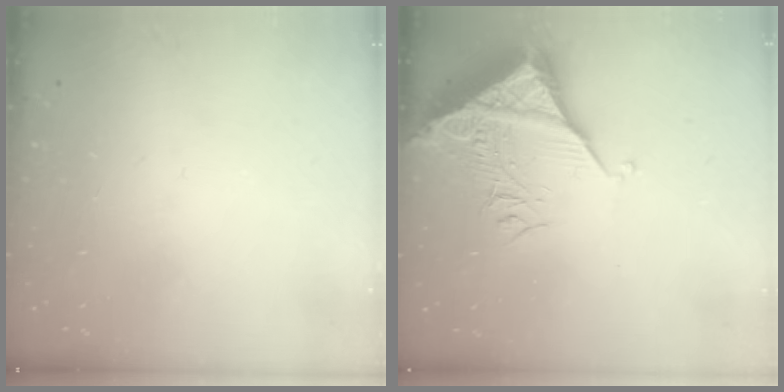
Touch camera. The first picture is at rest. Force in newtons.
{"total": 10.6, "press": 10.6, "slide": 1.1}